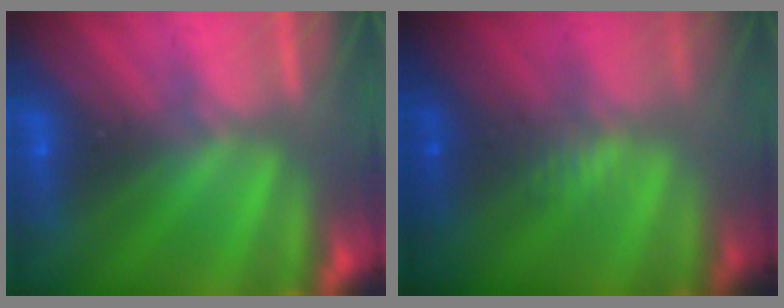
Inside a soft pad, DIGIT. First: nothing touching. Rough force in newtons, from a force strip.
{"total": 2.4}